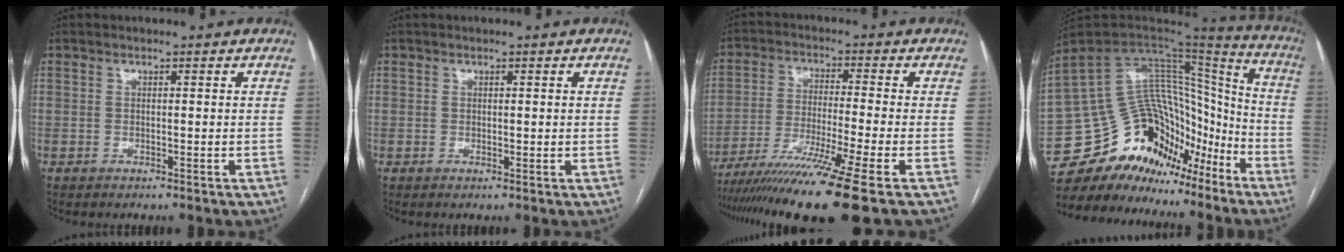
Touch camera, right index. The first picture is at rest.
{"total": 0.7, "force": [0.3, 0.4, 0.5], "torque": [-0.008, -0.003, 0.005]}
{"total": 15.5, "force": [-11.2, -2.4, 10.4], "torque": [-0.175, -0.044, -0.189]}
{"total": 20.8, "force": [-15.2, 11.5, 8.3], "torque": [-0.160, 0.078, -0.245]}